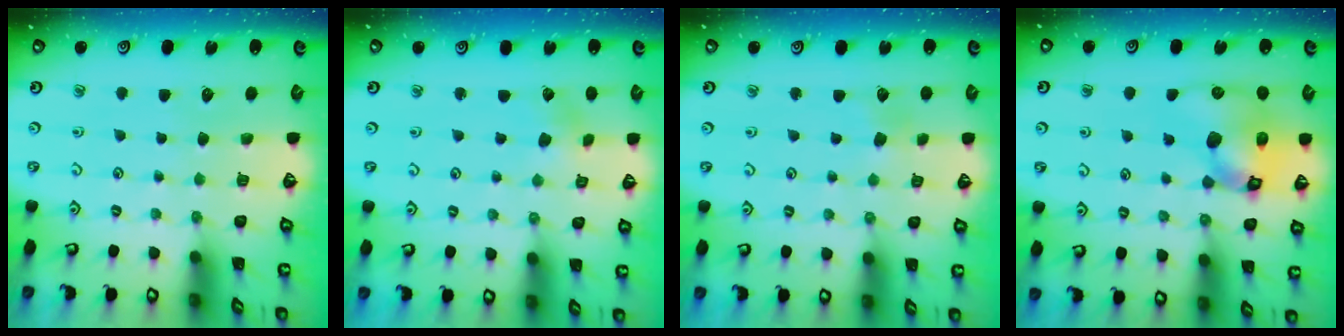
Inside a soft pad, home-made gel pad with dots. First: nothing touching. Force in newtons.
{"total": 2.0, "press": 1.9, "slide": 0.6}
{"total": 3.8, "press": 3.8, "slide": 0.4}
{"total": 14.1, "press": 13.9, "slide": 2.1}